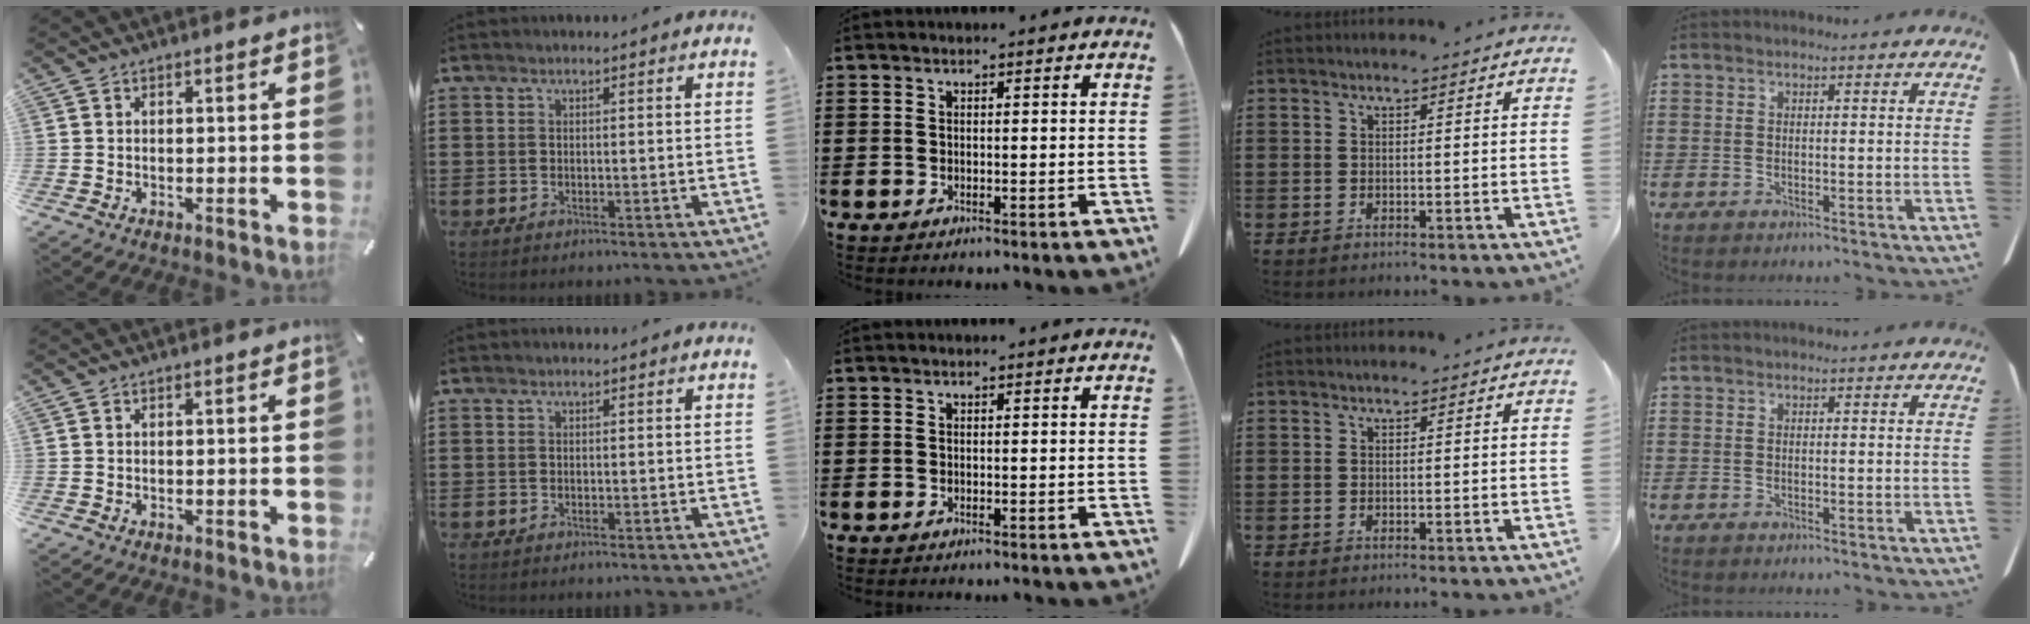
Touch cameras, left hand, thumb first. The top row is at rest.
{}